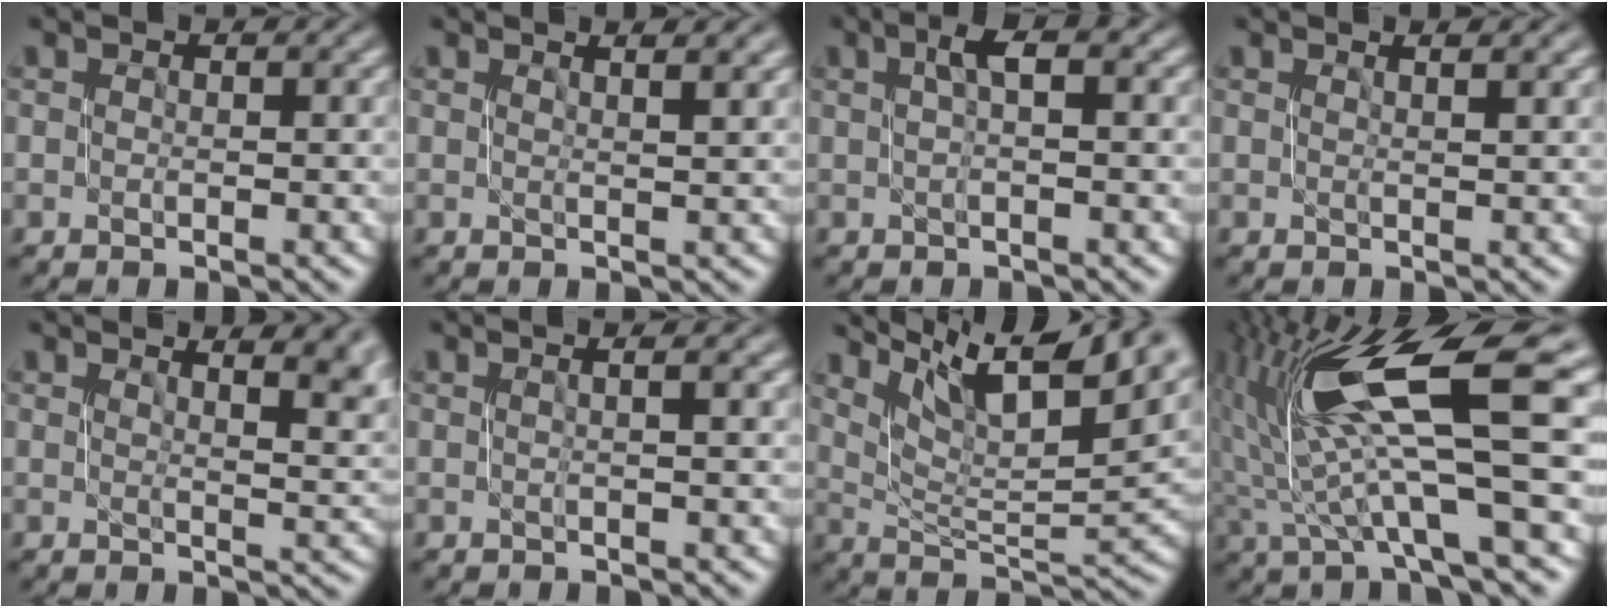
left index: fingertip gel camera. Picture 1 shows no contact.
{"total": 2.7, "force": [1.5, 0.9, 2.0], "torque": [-0.014, 0.005, 0.012]}
{"total": 2.4, "force": [0.6, 0.5, 2.2], "torque": [-0.038, 0.009, 0.010]}
{"total": 1.8, "force": [0.9, 0.6, 1.4], "torque": [-0.009, 0.003, 0.009]}
{"total": 7.4, "force": [3.8, 2.9, 5.7], "torque": [-0.036, 0.011, 0.041]}
{"total": 2.1, "force": [0.4, 0.7, 2.0], "torque": [-0.020, 0.006, -0.002]}
{"total": 11.7, "force": [8.4, 2.9, 7.6], "torque": [-0.132, 0.009, 0.147]}
{"total": 11.4, "force": [2.4, 2.6, 10.9], "torque": [-0.198, 0.009, 0.048]}